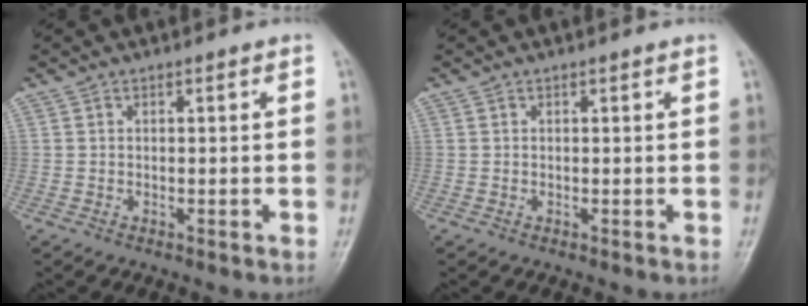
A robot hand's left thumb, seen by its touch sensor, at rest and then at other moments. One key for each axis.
{"total": 0.0}